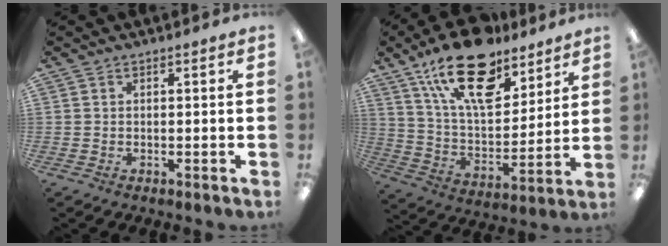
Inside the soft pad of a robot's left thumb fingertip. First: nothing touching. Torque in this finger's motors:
{"motor_torque": [0.62, 0.51, 1.70, -1.08, 0.44]}